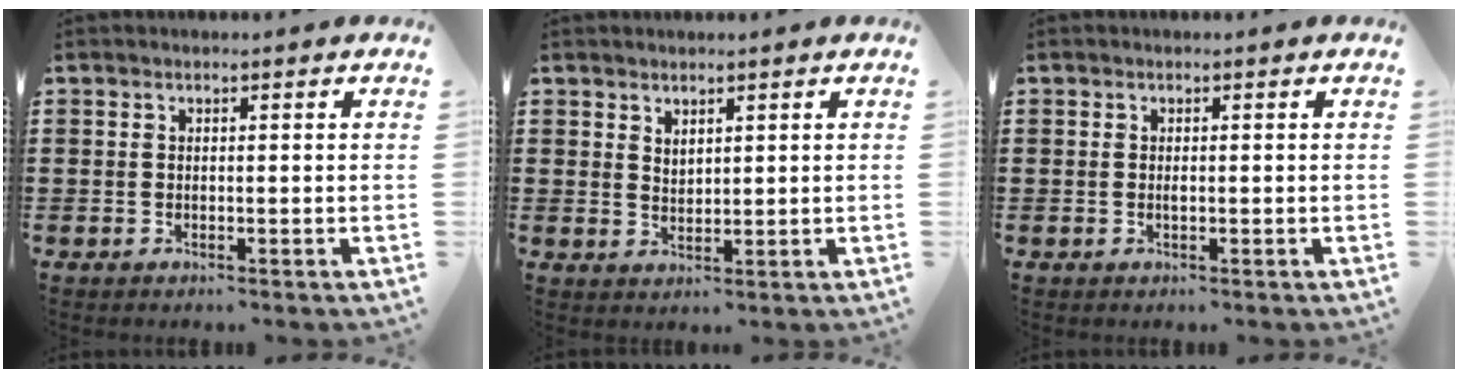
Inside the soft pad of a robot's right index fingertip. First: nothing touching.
{"total": 1.7, "force": [1.6, 0.7, 0.2], "torque": [-0.005, 0.002, 0.031]}
{"total": 0.5, "force": [0.0, 0.2, 0.5], "torque": [-0.011, -0.003, 0.001]}